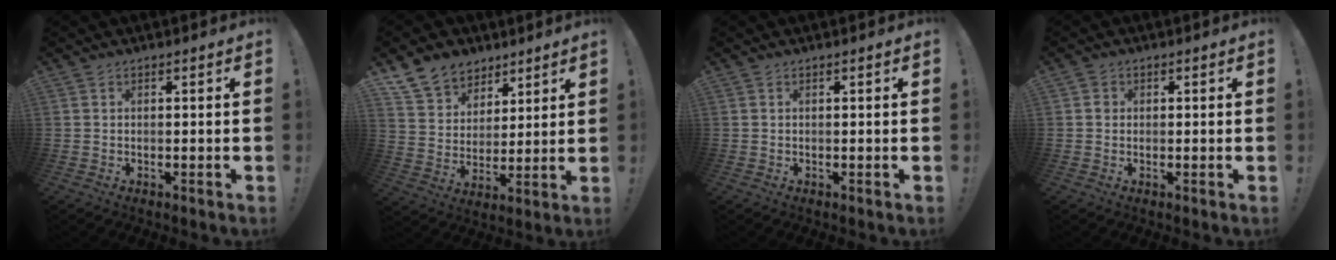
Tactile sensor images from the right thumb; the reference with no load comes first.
{"total": 11.8, "force": [8.4, 7.8, 2.7], "torque": [-0.048, -0.061, 0.164]}
{"total": 0.0}
{"total": 1.6, "force": [0.2, 1.5, 0.5], "torque": [0.002, 0.001, 0.000]}